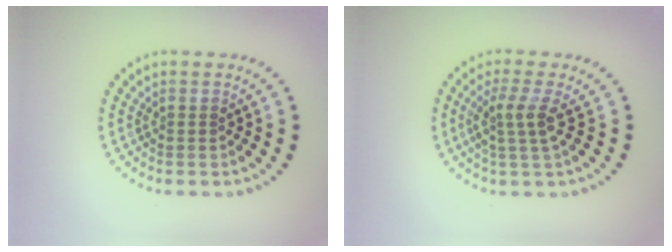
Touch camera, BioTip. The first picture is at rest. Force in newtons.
{"total": 2.7, "press": 2.1, "slide": 1.7}